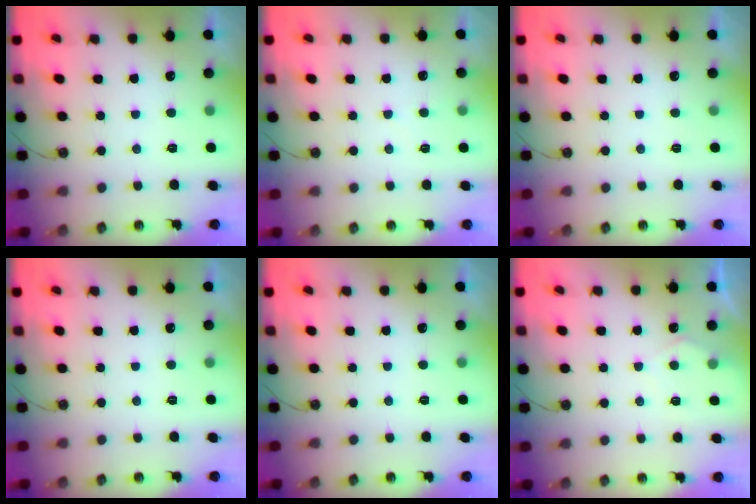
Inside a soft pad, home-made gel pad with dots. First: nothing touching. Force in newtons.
{"total": 4.0, "press": 4.0, "slide": 0.6}
{"total": 0.0}
{"total": 0.0}
{"total": 0.0}
{"total": 4.0, "press": 4.0, "slide": 0.5}